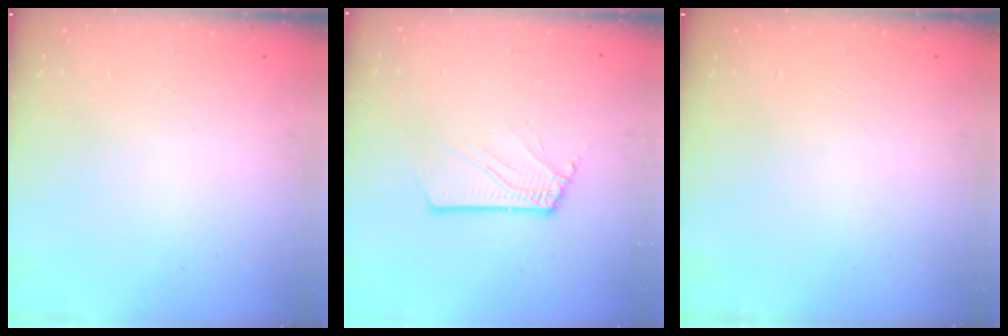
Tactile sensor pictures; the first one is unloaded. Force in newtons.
{"total": 2.5, "press": 2.5, "slide": 0.3}
{"total": 0.0}